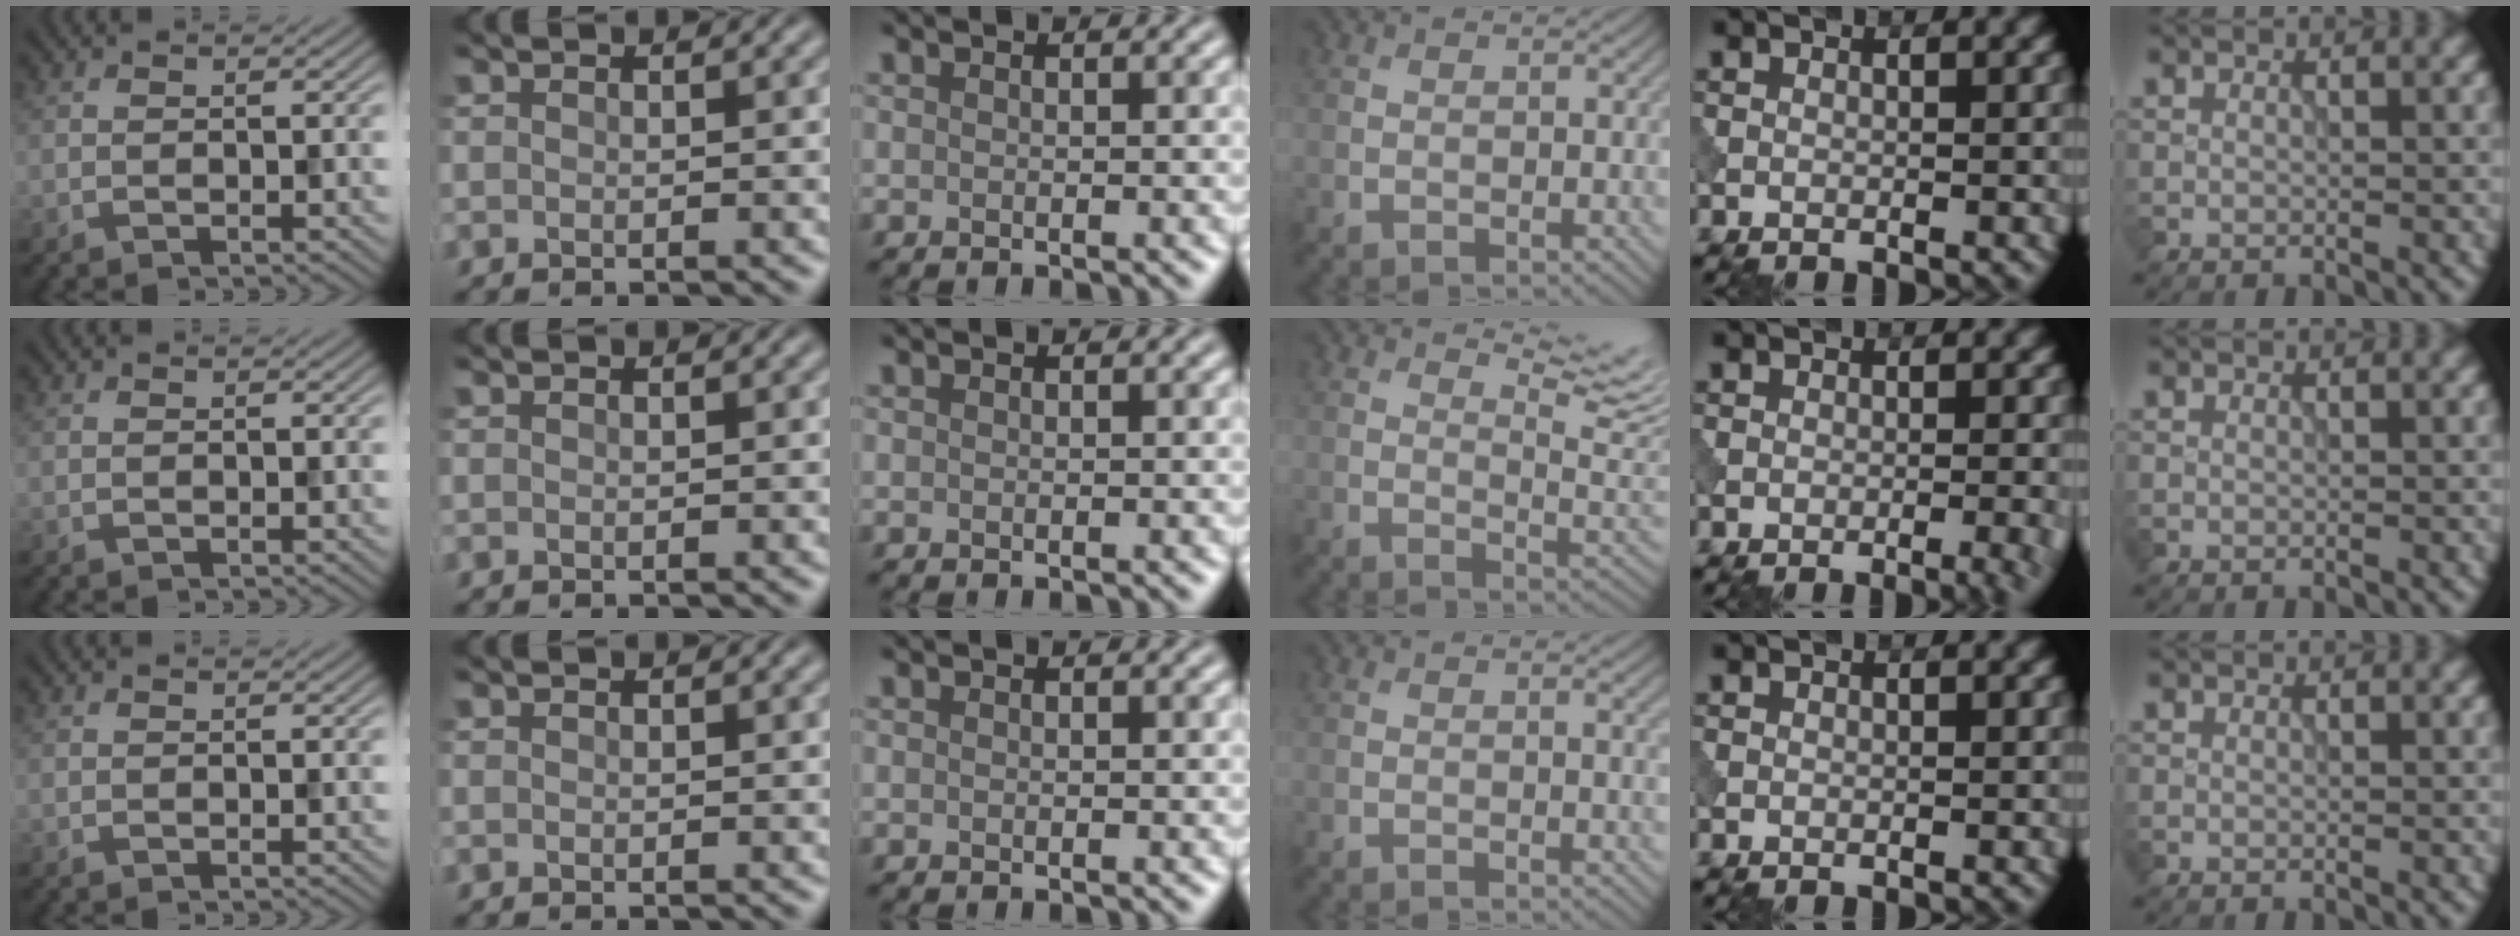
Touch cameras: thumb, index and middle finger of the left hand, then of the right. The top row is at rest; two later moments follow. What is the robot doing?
{"motion": "dispense", "object": "syringe"}